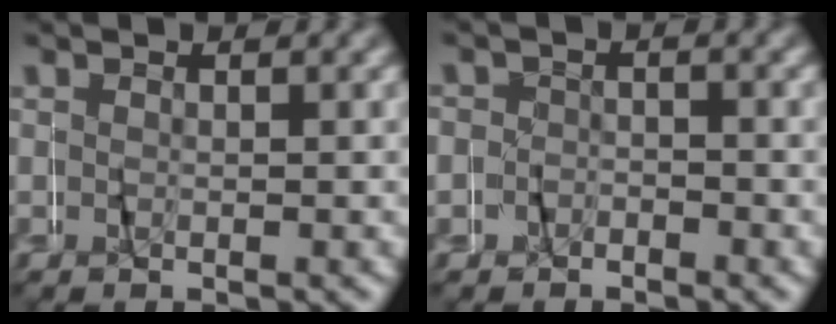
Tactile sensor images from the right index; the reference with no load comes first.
{"total": 1.6, "force": [-0.3, 1.5, -0.4], "torque": [-0.001, 0.014, -0.016]}